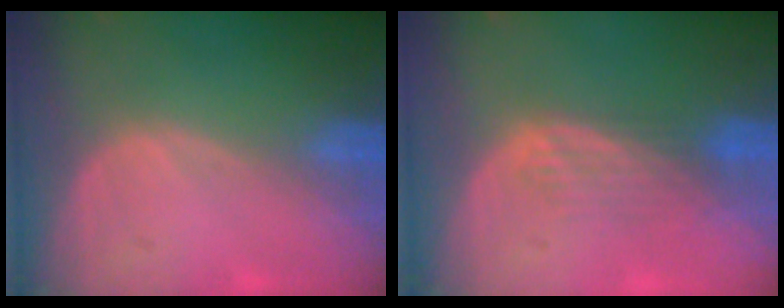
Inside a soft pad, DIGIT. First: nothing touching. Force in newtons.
{"total": 3.9, "press": 3.3, "slide": 2.2}